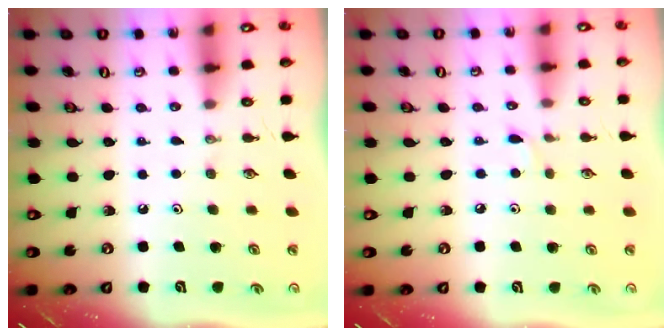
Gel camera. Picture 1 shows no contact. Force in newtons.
{"total": 2.8, "press": 2.7, "slide": 0.4}